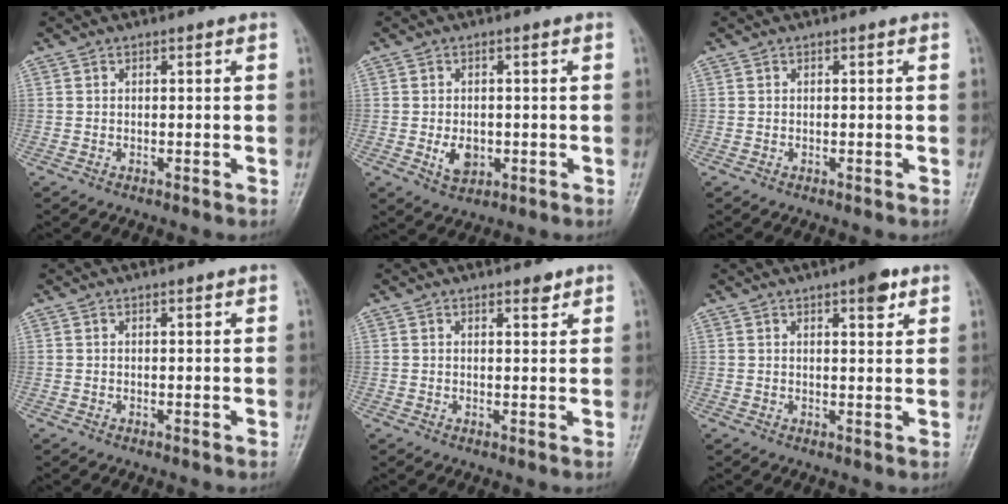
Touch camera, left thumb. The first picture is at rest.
{"total": 4.2, "force": [-0.8, 2.9, 2.9], "torque": [-0.041, -0.003, -0.006]}
{"total": 0.0}
{"total": 0.5, "force": [0.4, 0.2, 0.3], "torque": [-0.007, -0.003, 0.006]}
{"total": 2.2, "force": [1.6, 0.8, 1.2], "torque": [-0.008, -0.010, 0.022]}
{"total": 4.9, "force": [2.9, 1.6, 3.7], "torque": [-0.039, -0.012, 0.036]}